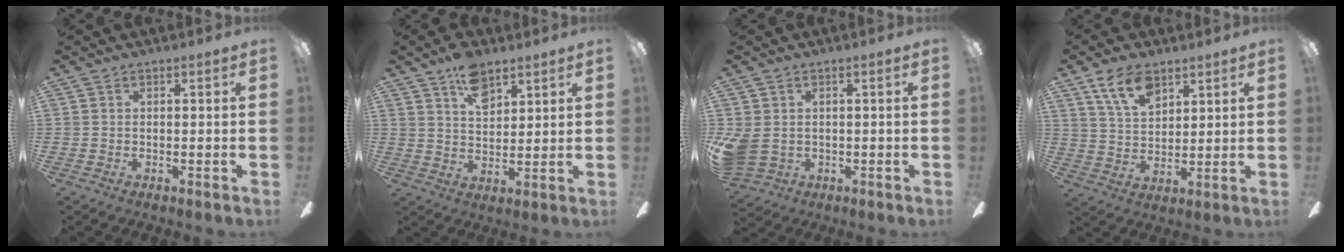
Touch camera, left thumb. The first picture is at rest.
{"total": 9.0, "force": [5.7, 4.8, 5.0], "torque": [-0.072, -0.020, 0.100]}
{"total": 5.7, "force": [0.2, 4.6, 3.3], "torque": [-0.086, 0.006, 0.006]}
{"total": 10.2, "force": [6.6, 5.4, 5.7], "torque": [-0.105, -0.016, 0.122]}